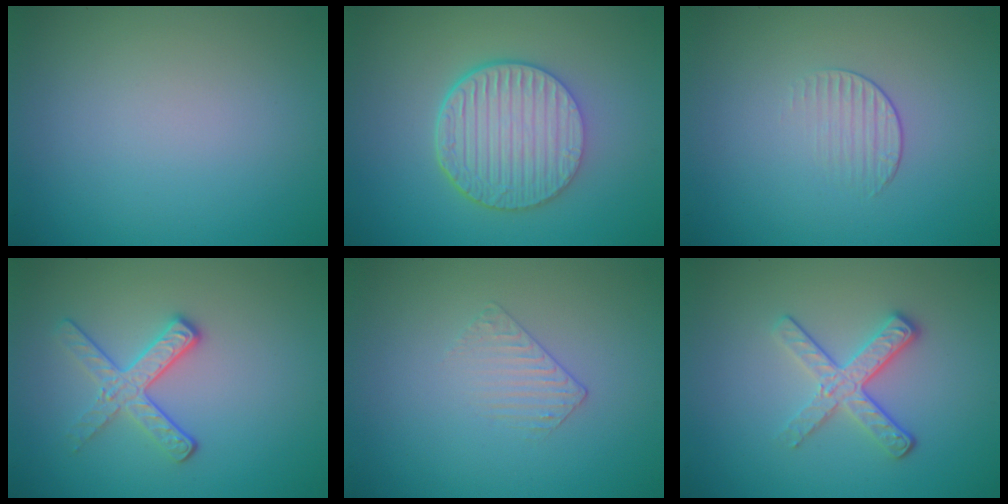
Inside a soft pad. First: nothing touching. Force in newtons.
{"total": 6.5, "press": 4.7, "slide": 4.4}
{"total": 1.2, "press": 0.4, "slide": 1.2}
{"total": 2.9, "press": 2.6, "slide": 1.3}
{"total": 1.0, "press": 0.3, "slide": 1.0}
{"total": 3.3, "press": 2.6, "slide": 2.0}